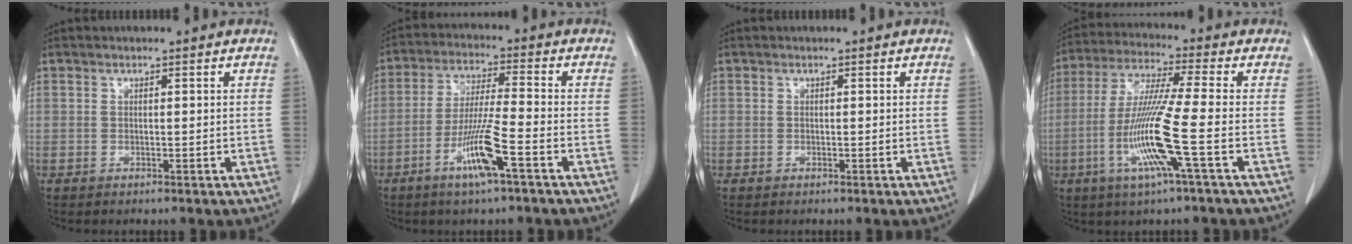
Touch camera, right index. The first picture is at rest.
{"total": 9.2, "force": [-4.3, -0.2, 8.1], "torque": [-0.159, -0.012, -0.084]}
{"total": 0.0}
{"total": 12.4, "force": [-3.7, -1.0, 11.8], "torque": [-0.242, -0.016, -0.080]}